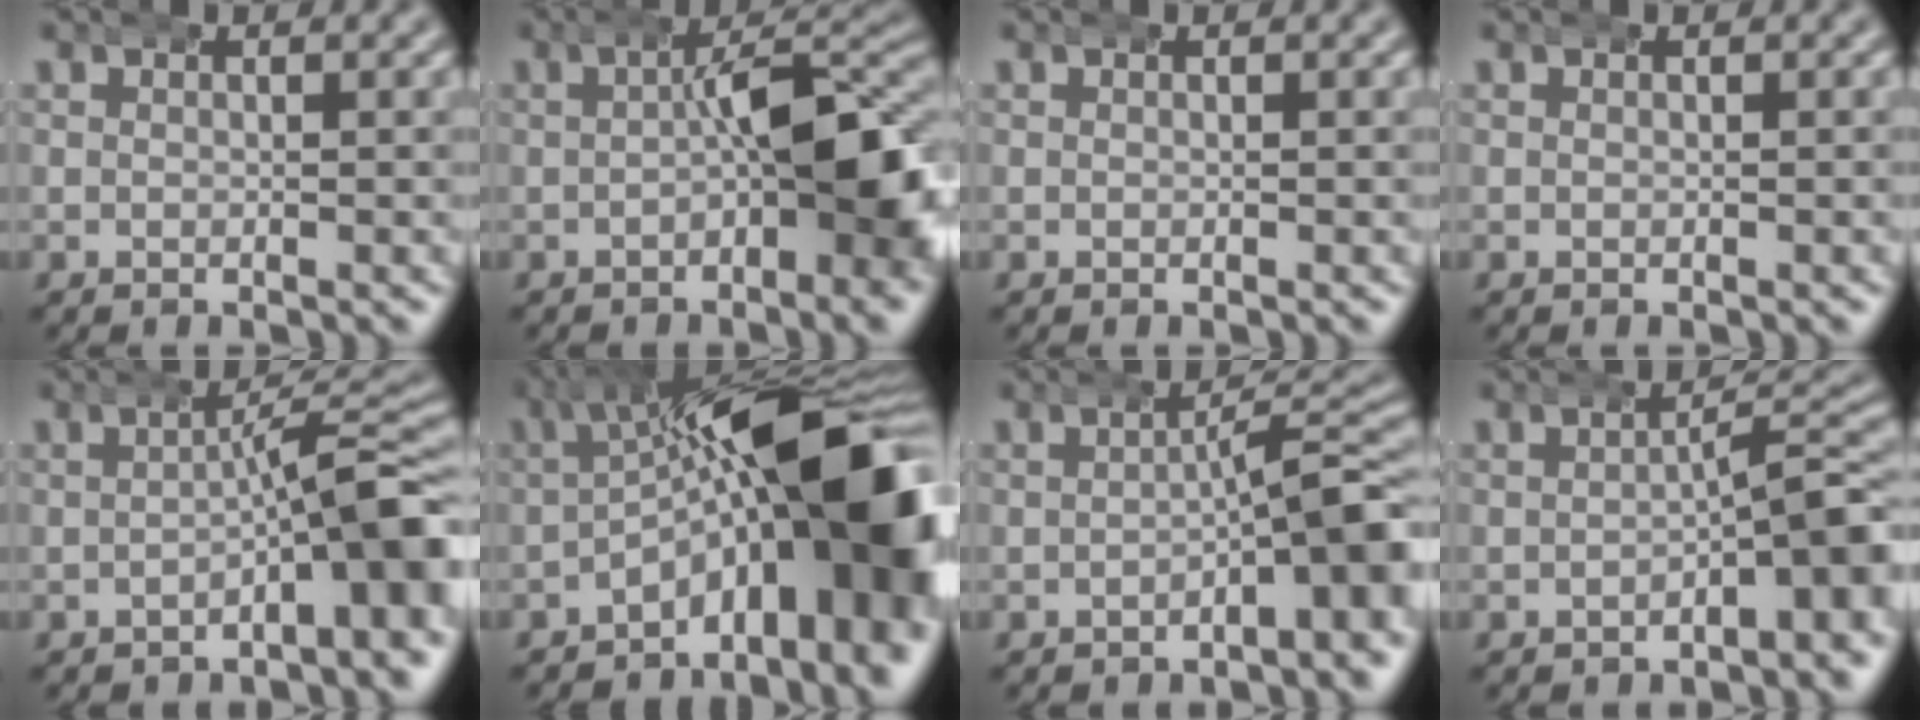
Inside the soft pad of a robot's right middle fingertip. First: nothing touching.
{"total": 7.1, "force": [-0.8, 2.4, 6.7], "torque": [-0.087, 0.006, -0.016]}
{"total": 0.0}
{"total": 0.0}
{"total": 6.0, "force": [-2.2, 1.5, 5.4], "torque": [-0.075, 0.005, -0.030]}
{"total": 15.9, "force": [-1.0, 7.0, 14.3], "torque": [-0.193, -0.005, -0.019]}
{"total": 5.1, "force": [-2.0, 1.3, 4.5], "torque": [-0.065, 0.003, -0.025]}
{"total": 4.6, "force": [-2.1, 1.3, 3.9], "torque": [-0.059, -0.001, -0.024]}